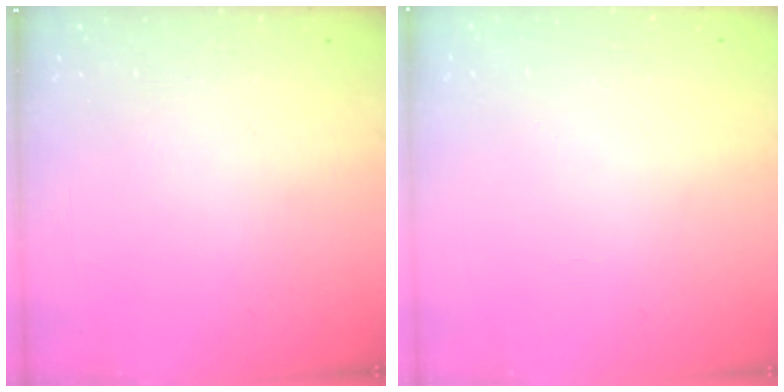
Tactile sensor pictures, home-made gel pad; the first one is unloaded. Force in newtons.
{"total": 0.0}